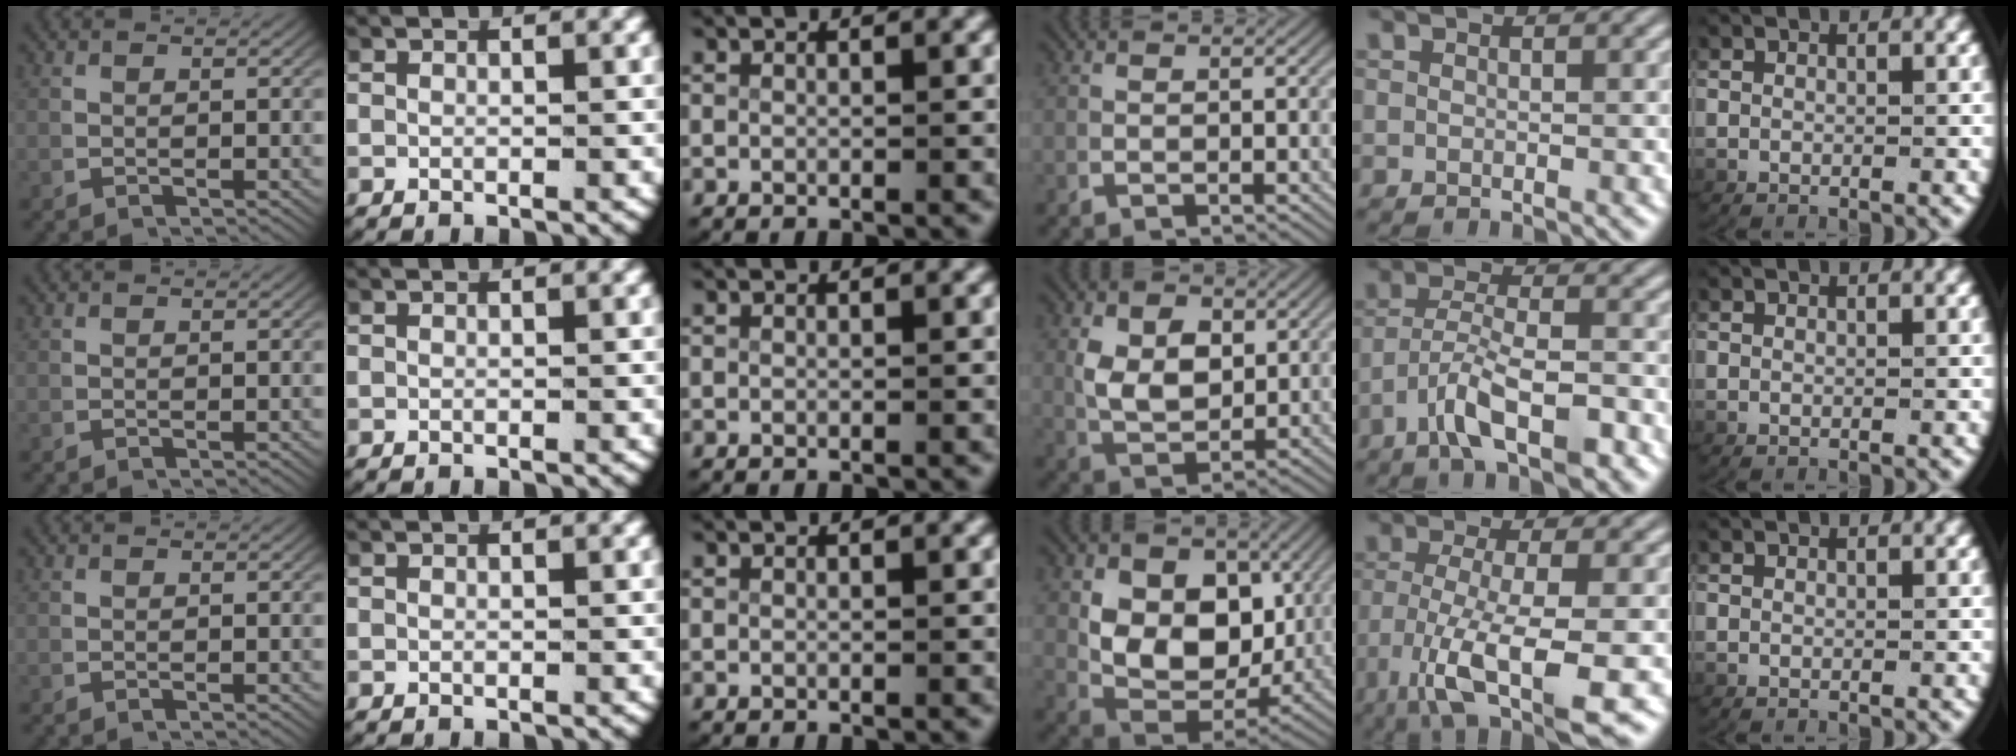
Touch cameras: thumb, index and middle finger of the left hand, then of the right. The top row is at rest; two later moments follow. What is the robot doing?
{"motion": "lift_and_place", "object": "key"}